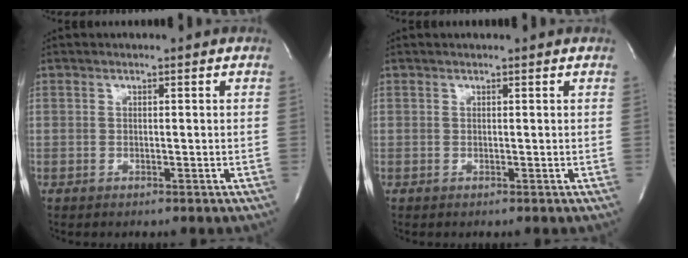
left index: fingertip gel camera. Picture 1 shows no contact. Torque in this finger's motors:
{"motor_torque": [-0.35, 0.14, -0.03, 0.00]}